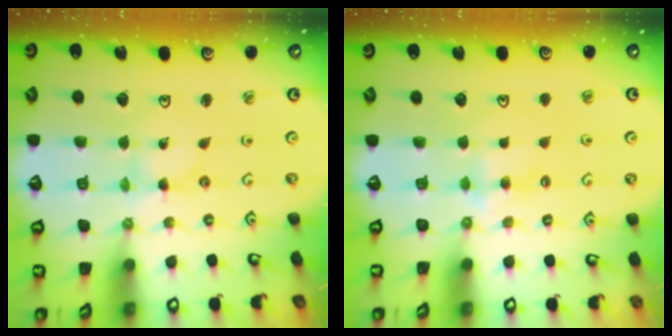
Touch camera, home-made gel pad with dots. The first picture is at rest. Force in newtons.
{"total": 3.4, "press": 3.4, "slide": 0.5}